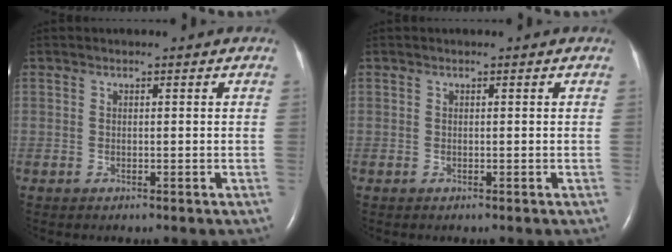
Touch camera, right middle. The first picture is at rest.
{"total": 0.0}